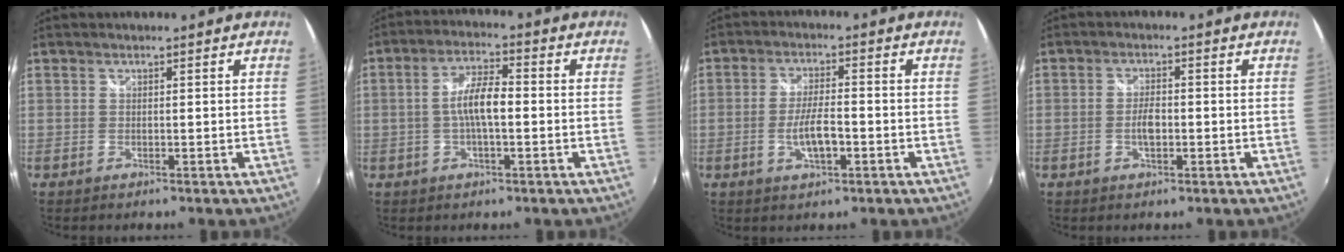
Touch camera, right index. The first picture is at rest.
{"total": 6.6, "force": [-0.8, 1.9, 6.3], "torque": [-0.120, 0.010, -0.014]}
{"total": 6.1, "force": [-2.0, 1.8, 5.5], "torque": [-0.109, -0.002, -0.033]}
{"total": 3.4, "force": [-0.8, 1.5, 2.9], "torque": [-0.056, 0.001, -0.015]}